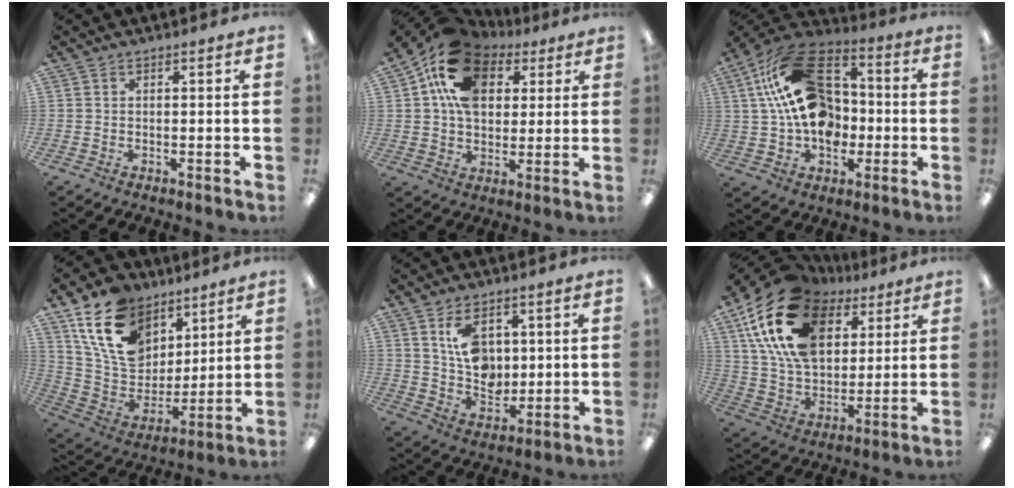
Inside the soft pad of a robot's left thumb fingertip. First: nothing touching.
{"total": 15.8, "force": [6.8, 11.3, 8.7], "torque": [-0.154, -0.013, 0.130]}
{"total": 23.1, "force": [4.1, 16.2, 15.9], "torque": [-0.287, 0.004, 0.079]}
{"total": 18.9, "force": [10.3, 13.0, 9.0], "torque": [-0.168, -0.040, 0.199]}
{"total": 9.8, "force": [3.6, 7.1, 5.7], "torque": [-0.086, 0.002, 0.068]}
{"total": 23.0, "force": [11.0, 14.5, 14.0], "torque": [-0.292, -0.036, 0.196]}